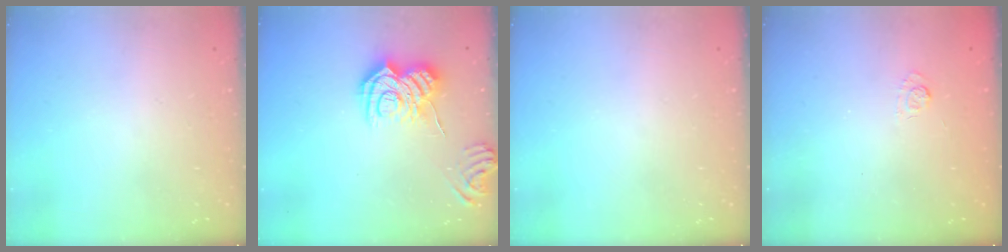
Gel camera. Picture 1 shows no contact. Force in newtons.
{"total": 13.1, "press": 13.1, "slide": 1.0}
{"total": 0.0}
{"total": 2.2, "press": 1.6, "slide": 1.4}